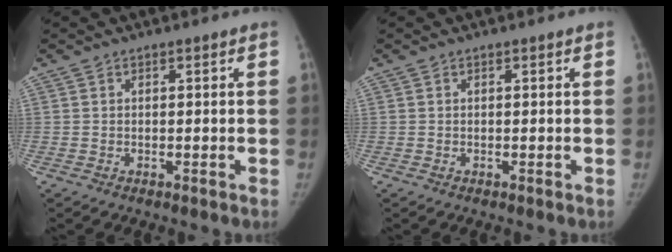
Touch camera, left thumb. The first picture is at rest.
{"total": 0.0}